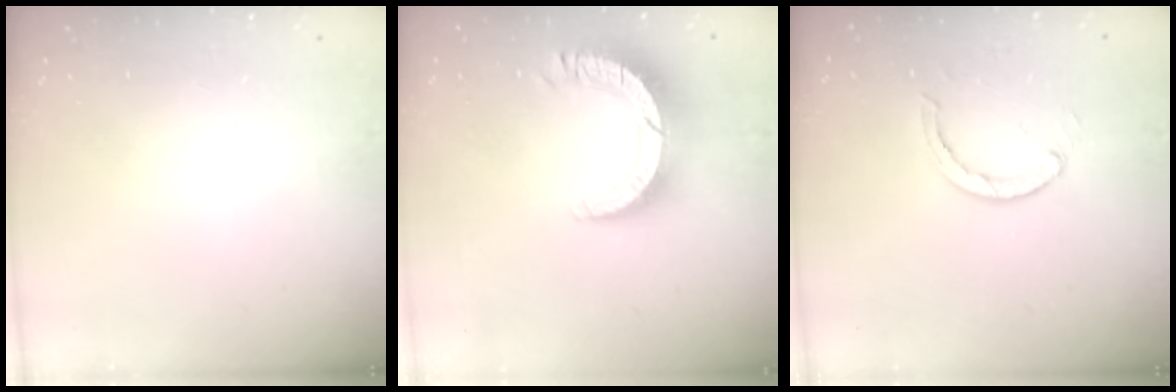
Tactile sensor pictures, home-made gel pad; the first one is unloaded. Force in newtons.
{"total": 12.1, "press": 12.0, "slide": 1.2}
{"total": 2.9, "press": 2.9, "slide": 0.5}